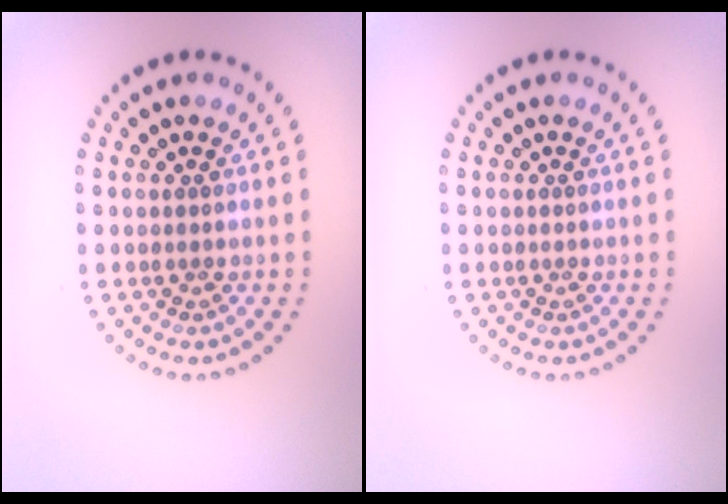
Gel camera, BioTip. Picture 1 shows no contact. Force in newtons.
{"total": 0.0}